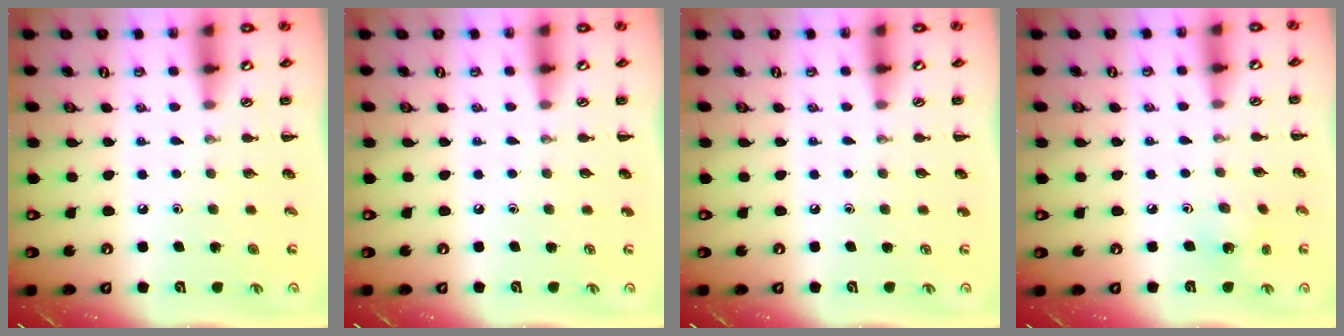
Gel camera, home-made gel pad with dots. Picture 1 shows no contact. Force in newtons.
{"total": 0.0}
{"total": 0.0}
{"total": 1.6, "press": 1.5, "slide": 0.5}